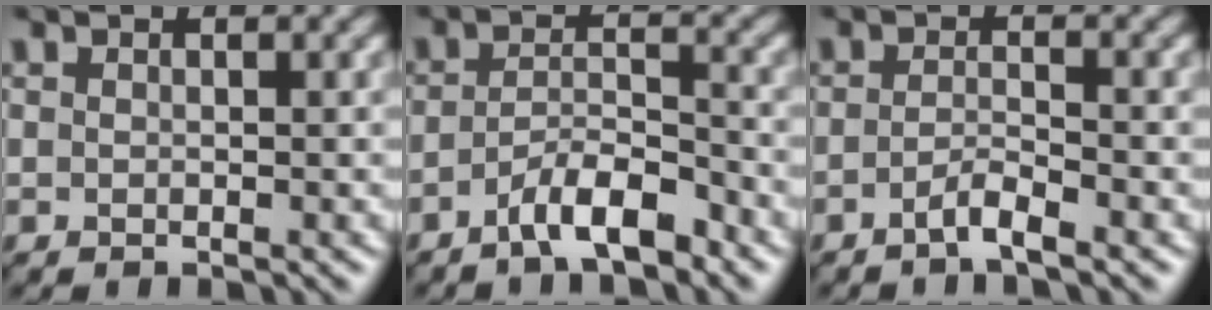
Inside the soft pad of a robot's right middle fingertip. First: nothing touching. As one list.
[{"total": 4.2, "force": [-2.8, 1.1, 2.9], "torque": [-0.053, 0.004, -0.054]}, {"total": 1.9, "force": [-1.1, 0.2, 1.5], "torque": [-0.027, 0.006, -0.029]}]